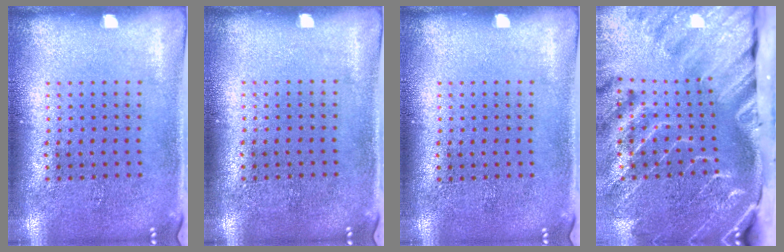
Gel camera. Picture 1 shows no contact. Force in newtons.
{"total": 0.0}
{"total": 0.0}
{"total": 4.6, "press": 3.4, "slide": 3.1}